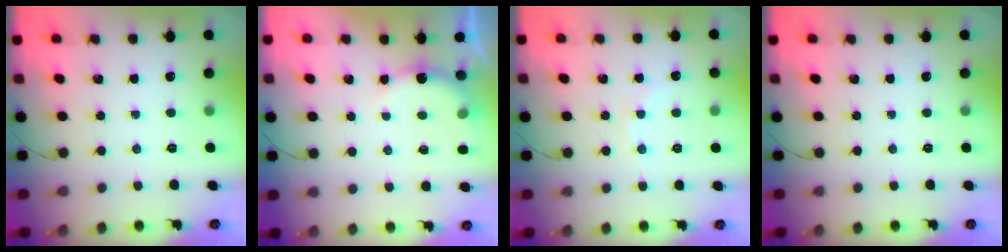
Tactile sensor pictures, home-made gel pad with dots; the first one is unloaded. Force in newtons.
{"total": 3.8, "press": 3.8, "slide": 0.4}
{"total": 3.6, "press": 3.5, "slide": 1.0}
{"total": 0.0}